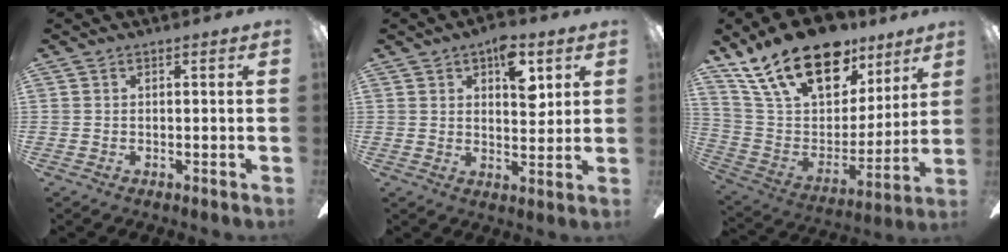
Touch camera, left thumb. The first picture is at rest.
{"total": 9.1, "force": [4.4, 4.7, 6.5], "torque": [-0.070, -0.016, 0.068]}
{"total": 25.1, "force": [16.0, 13.0, 14.4], "torque": [-0.249, -0.094, 0.286]}